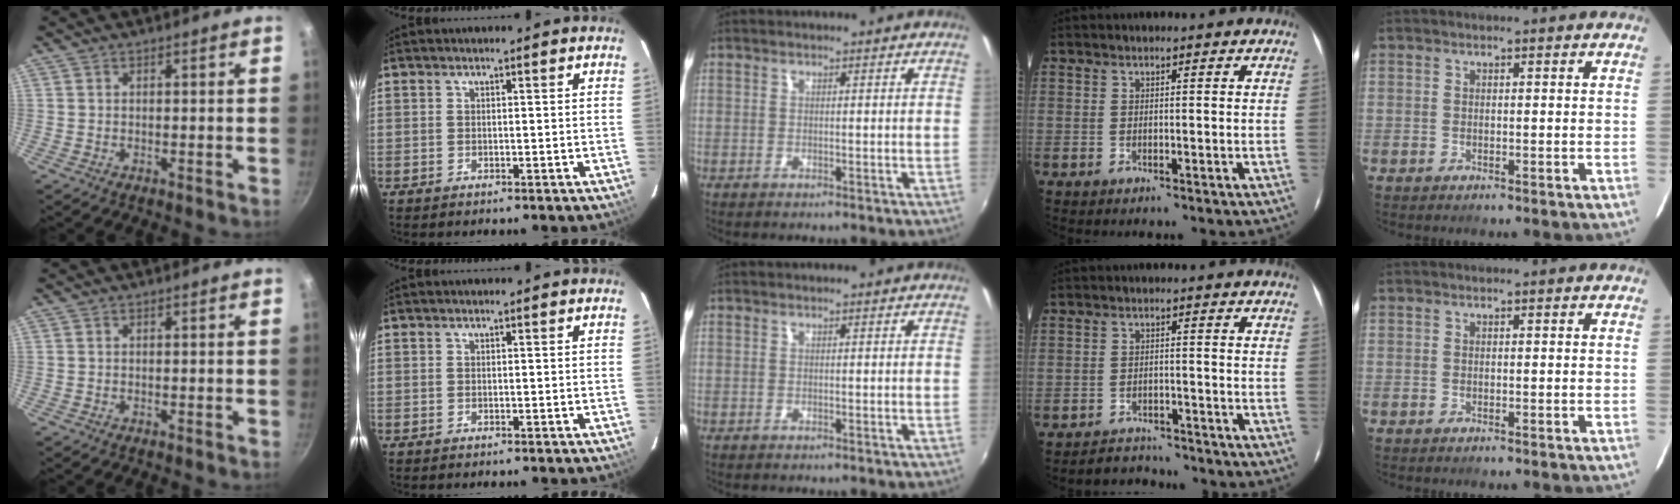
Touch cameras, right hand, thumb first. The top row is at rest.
{"ring": {"total": 6.7, "force": [-6.2, 2.4, 0.9], "torque": [-0.028, 0.016, -0.085]}}